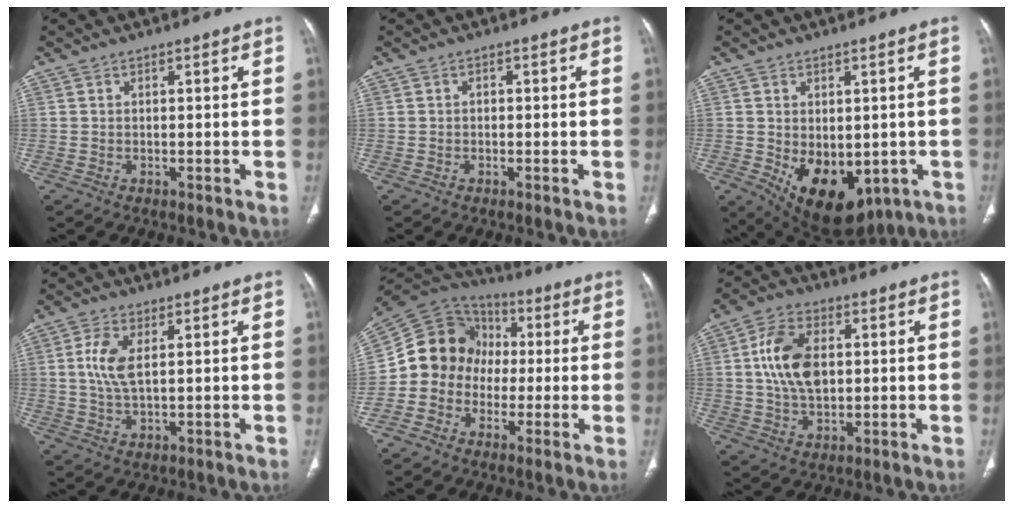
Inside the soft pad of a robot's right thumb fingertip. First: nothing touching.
{"total": 0.8, "force": [-0.2, 0.7, 0.4], "torque": [0.001, 0.003, -0.008]}
{"total": 14.2, "force": [-3.5, 9.0, 10.5], "torque": [-0.135, -0.013, -0.022]}
{"total": 5.9, "force": [1.3, 2.7, 5.0], "torque": [-0.114, -0.004, 0.025]}
{"total": 13.8, "force": [-1.5, 12.3, 5.9], "torque": [-0.083, 0.046, -0.040]}
{"total": 11.2, "force": [1.5, 7.1, 8.5], "torque": [-0.148, 0.002, 0.028]}